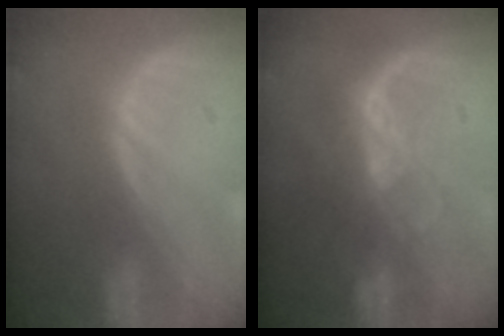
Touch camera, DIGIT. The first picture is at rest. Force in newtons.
{"total": 6.6, "press": 5.9, "slide": 2.8}